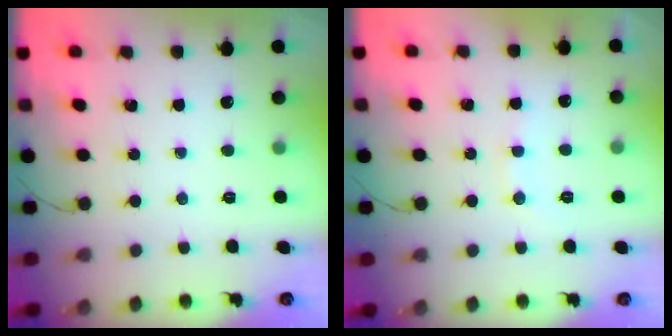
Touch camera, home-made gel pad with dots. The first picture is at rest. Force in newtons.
{"total": 7.5, "press": 7.4, "slide": 1.5}